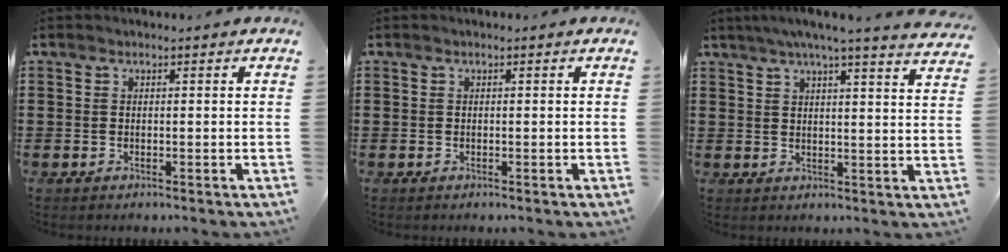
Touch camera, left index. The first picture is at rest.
{"total": 0.0}
{"total": 5.0, "force": [4.2, -0.7, 2.5], "torque": [-0.064, -0.019, 0.071]}